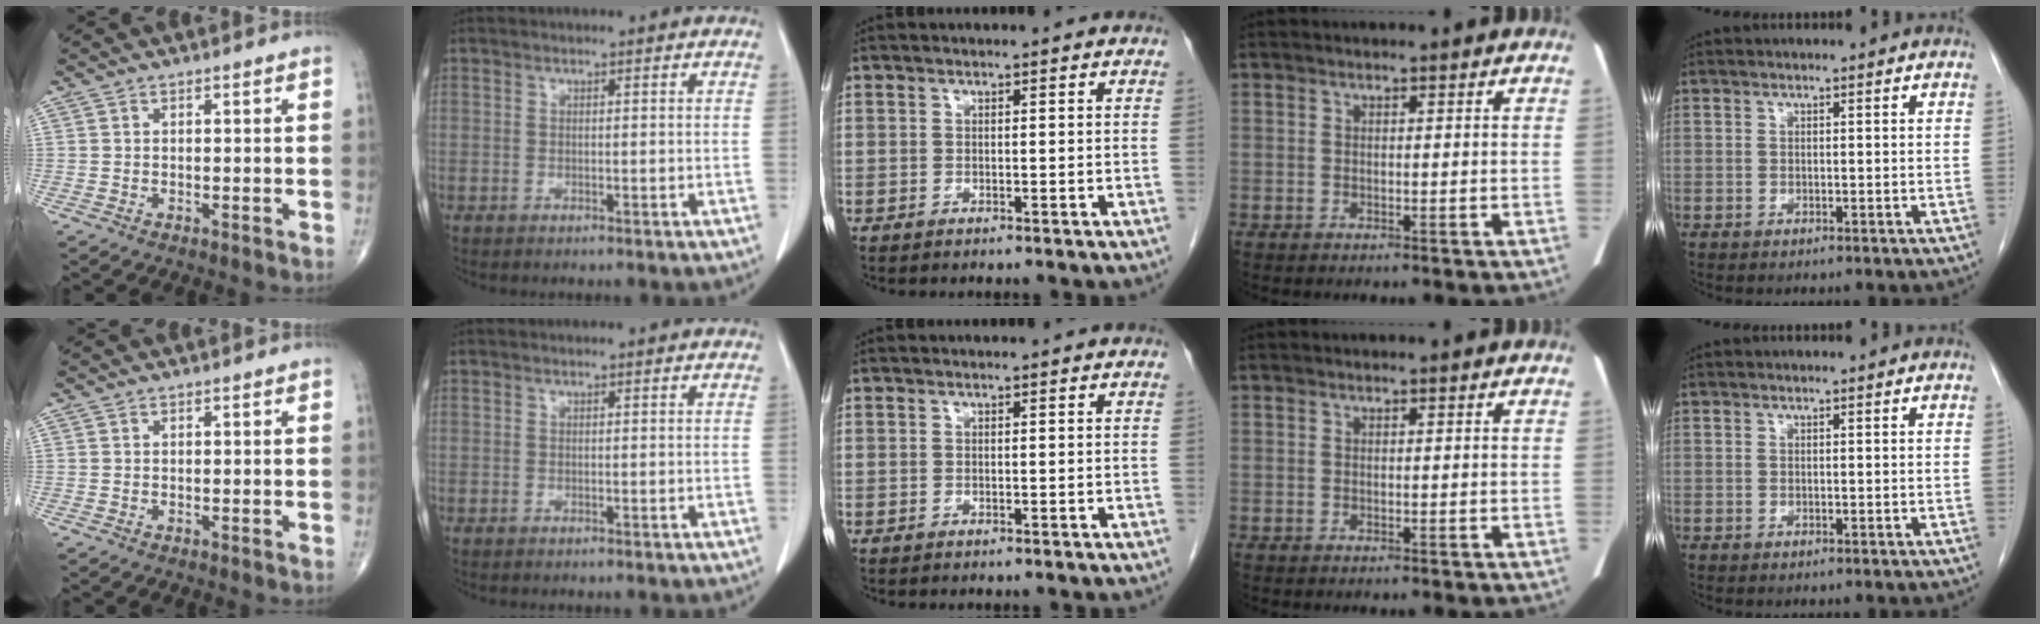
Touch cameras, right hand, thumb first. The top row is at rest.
{}